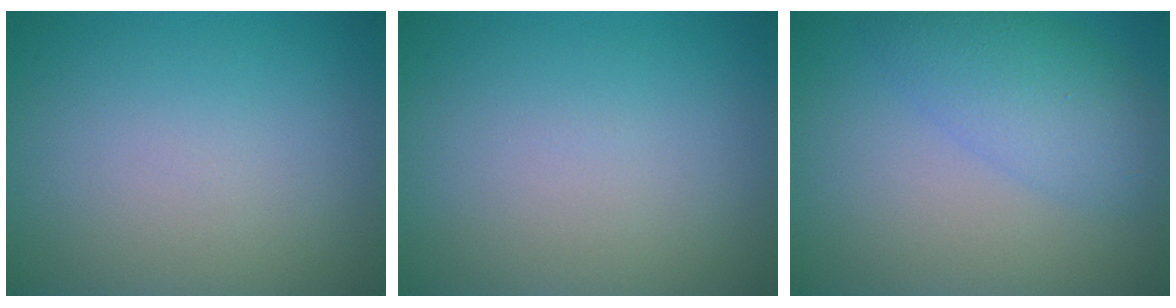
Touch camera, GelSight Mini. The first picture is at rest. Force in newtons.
{"total": 0.0}
{"total": 4.5, "press": 4.5, "slide": 0.2}